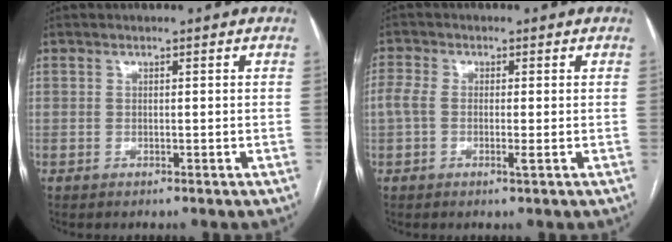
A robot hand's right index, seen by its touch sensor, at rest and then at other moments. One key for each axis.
{"total": 3.4, "fx": -0.5, "fy": 1.3, "fz": 3.1, "tx": -0.075, "ty": 0.000, "tz": -0.013}